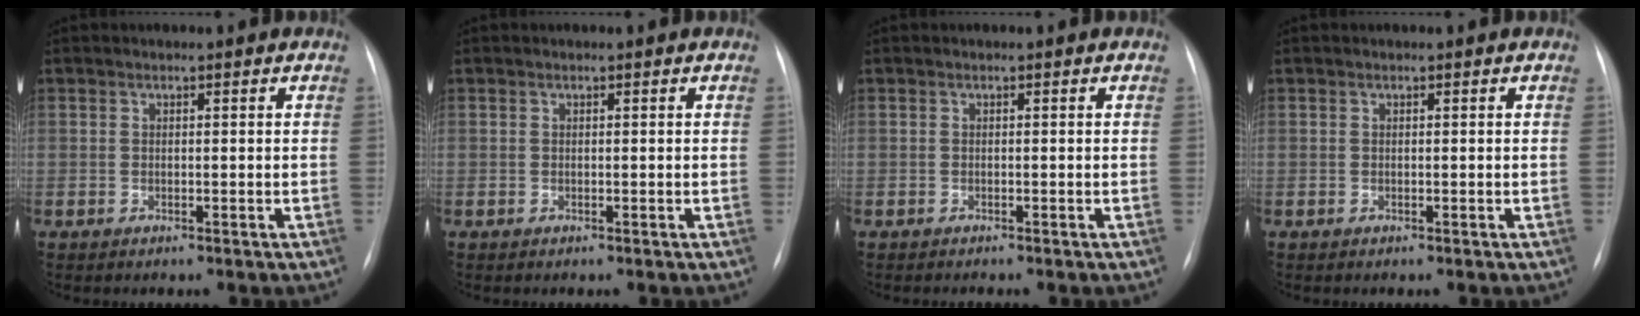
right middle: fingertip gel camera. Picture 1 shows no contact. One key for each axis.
{"total": 0.0}
{"total": 0.5, "fx": -0.5, "fy": -0.1, "fz": 0.2, "tx": -0.006, "ty": -0.002, "tz": -0.009}
{"total": 0.0}